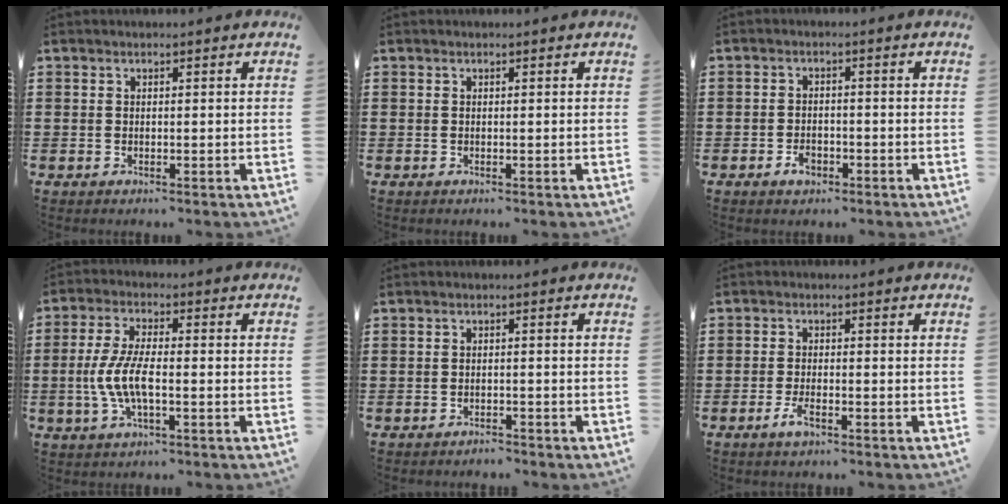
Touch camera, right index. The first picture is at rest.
{"total": 0.0}
{"total": 2.4, "force": [-1.4, 1.4, 1.3], "torque": [-0.026, 0.001, -0.027]}
{"total": 6.6, "force": [-1.6, 2.2, 6.0], "torque": [-0.139, -0.007, -0.038]}
{"total": 1.4, "force": [-1.4, 0.1, 0.0], "torque": [-0.004, 0.002, -0.030]}
{"total": 2.8, "force": [-1.5, 0.8, 2.2], "torque": [-0.051, -0.007, -0.030]}